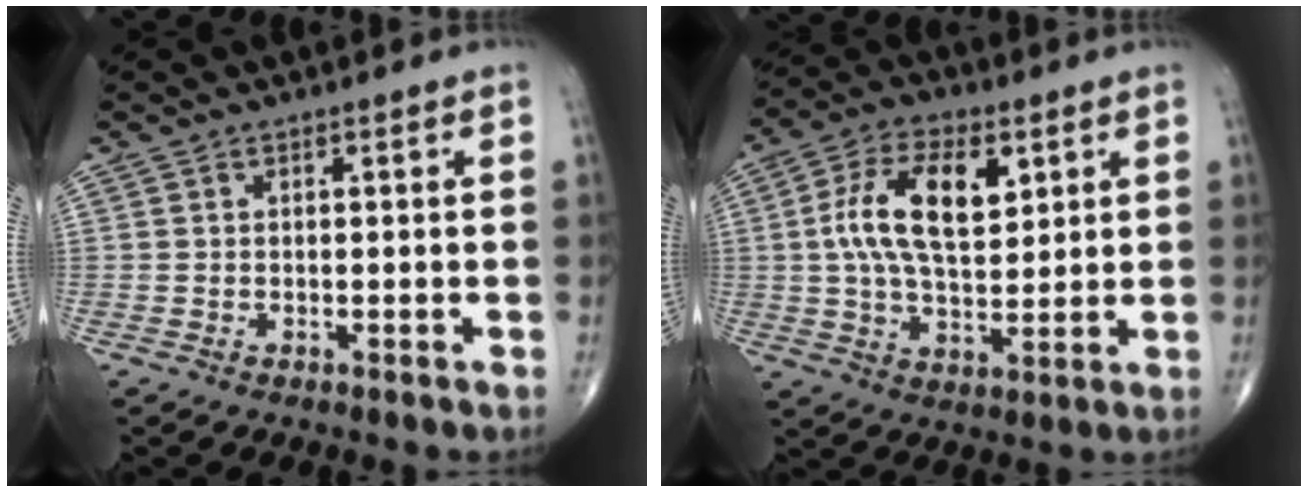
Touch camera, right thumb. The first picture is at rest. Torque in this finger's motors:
{"motor_torque": [1.33, 1.53, 1.34, 0.21, 0.14]}